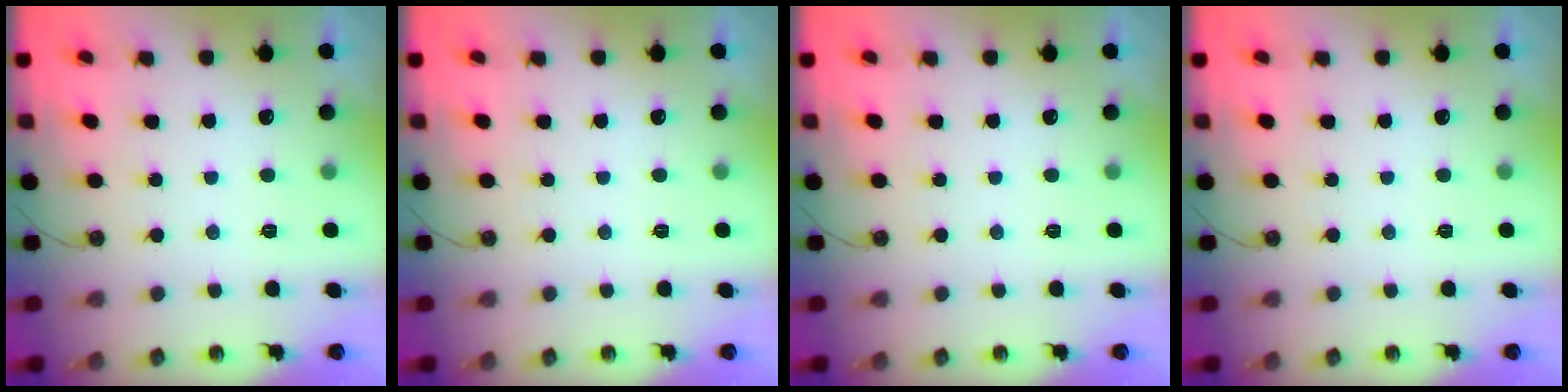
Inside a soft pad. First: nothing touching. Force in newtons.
{"total": 0.0}
{"total": 0.0}
{"total": 0.0}